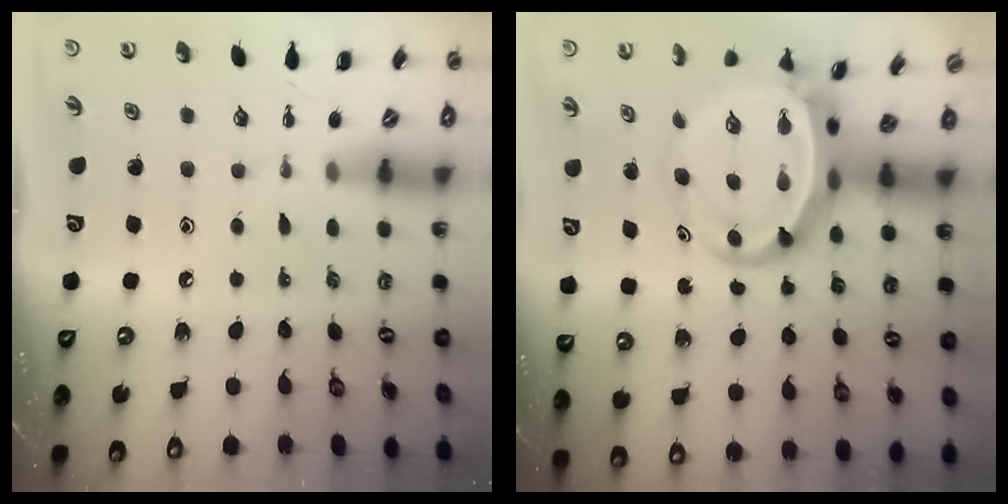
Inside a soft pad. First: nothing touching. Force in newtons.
{"total": 8.3, "press": 8.0, "slide": 2.4}